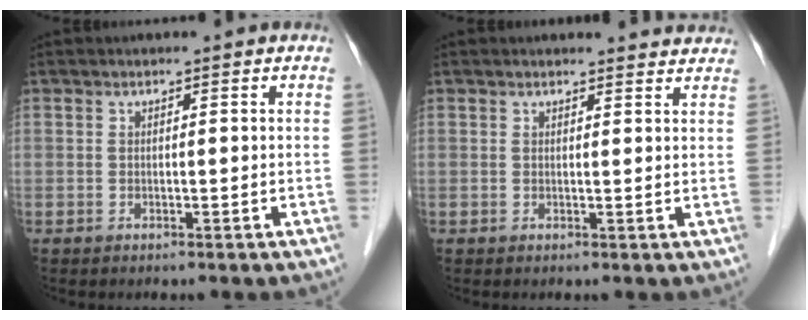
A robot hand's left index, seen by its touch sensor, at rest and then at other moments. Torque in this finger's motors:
{"motor_torque": [0.47, -0.72, 0.02, -0.03]}